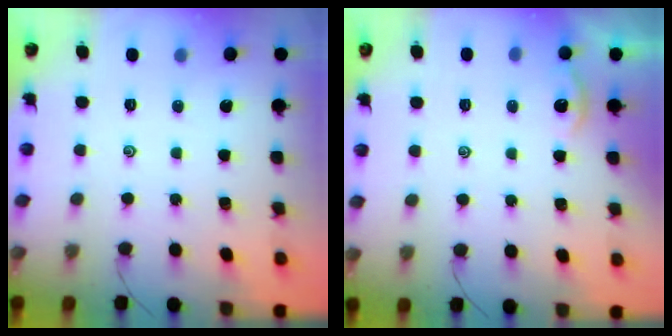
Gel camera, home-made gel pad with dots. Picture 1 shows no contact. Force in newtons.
{"total": 2.5, "press": 2.5, "slide": 0.2}